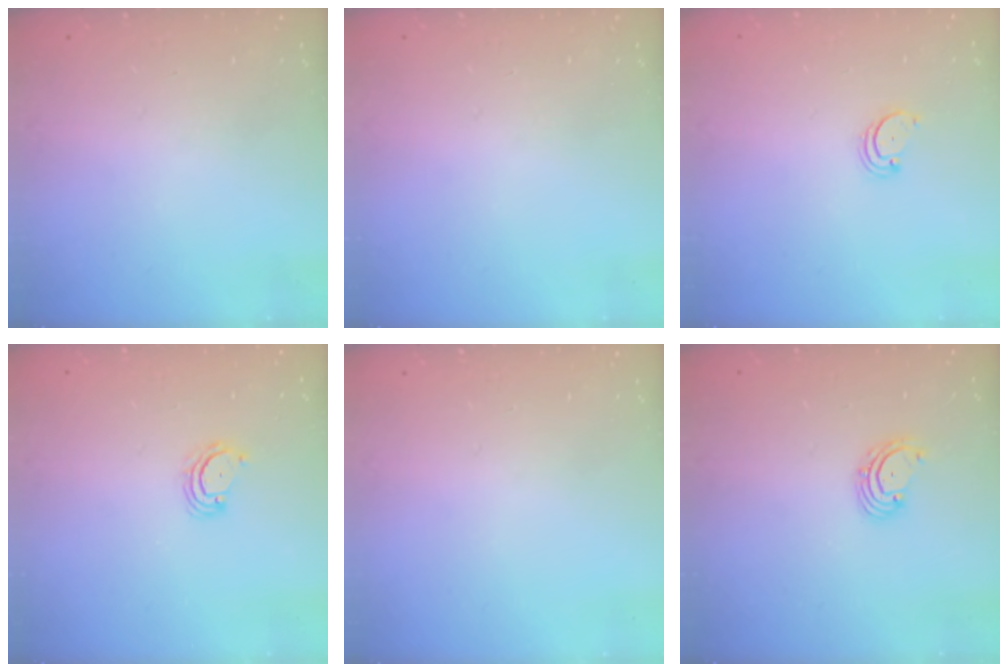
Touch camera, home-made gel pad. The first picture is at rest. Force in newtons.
{"total": 0.0}
{"total": 2.2, "press": 2.2, "slide": 0.2}
{"total": 3.8, "press": 3.8, "slide": 0.5}
{"total": 0.0}
{"total": 2.6, "press": 2.5, "slide": 0.6}